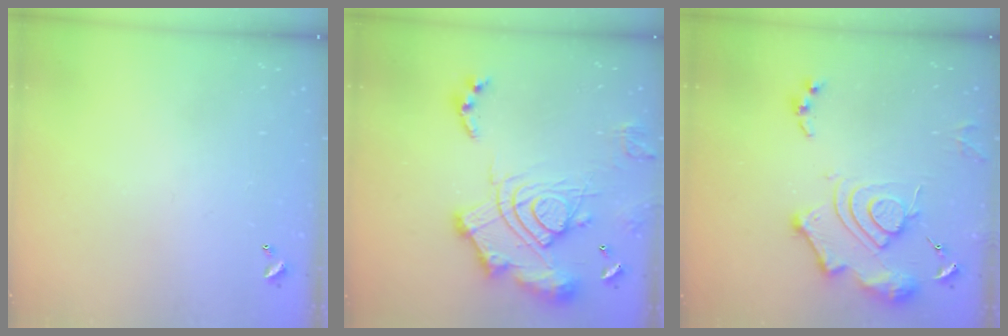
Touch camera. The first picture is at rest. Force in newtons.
{"total": 20.2, "press": 20.0, "slide": 2.4}
{"total": 15.2, "press": 15.1, "slide": 1.7}